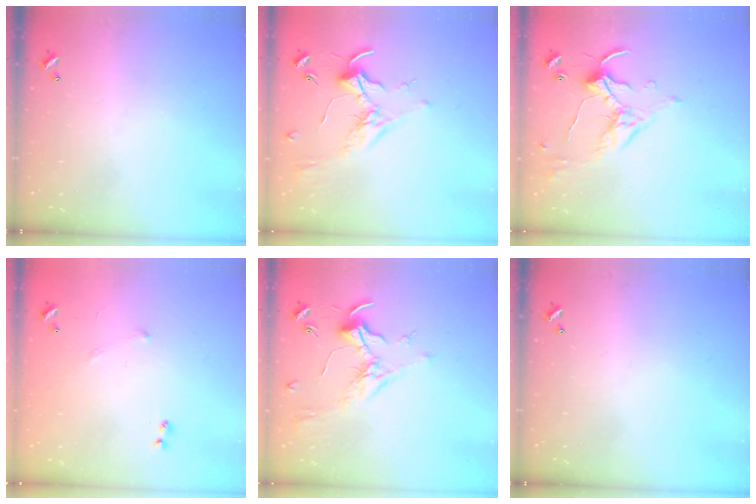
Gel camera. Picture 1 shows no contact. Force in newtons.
{"total": 1.7, "press": 1.5, "slide": 0.7}
{"total": 1.5, "press": 1.3, "slide": 0.8}
{"total": 5.2, "press": 5.1, "slide": 0.8}
{"total": 1.8, "press": 1.6, "slide": 0.8}
{"total": 0.0}